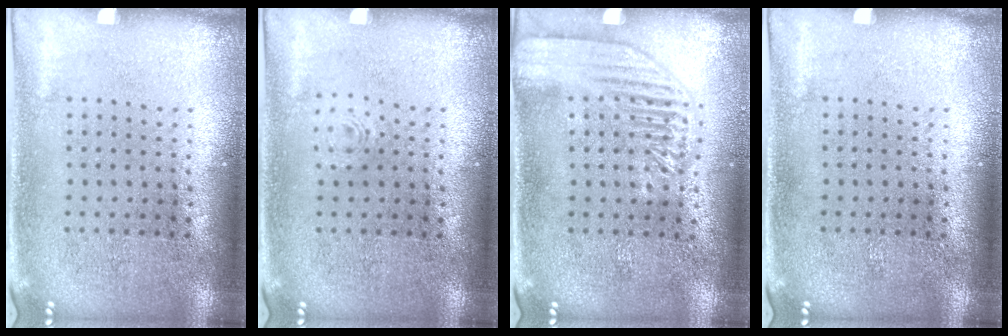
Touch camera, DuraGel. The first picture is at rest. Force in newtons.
{"total": 0.8, "press": 0.8, "slide": 0.2}
{"total": 1.8, "press": 1.8, "slide": 0.4}
{"total": 0.0}